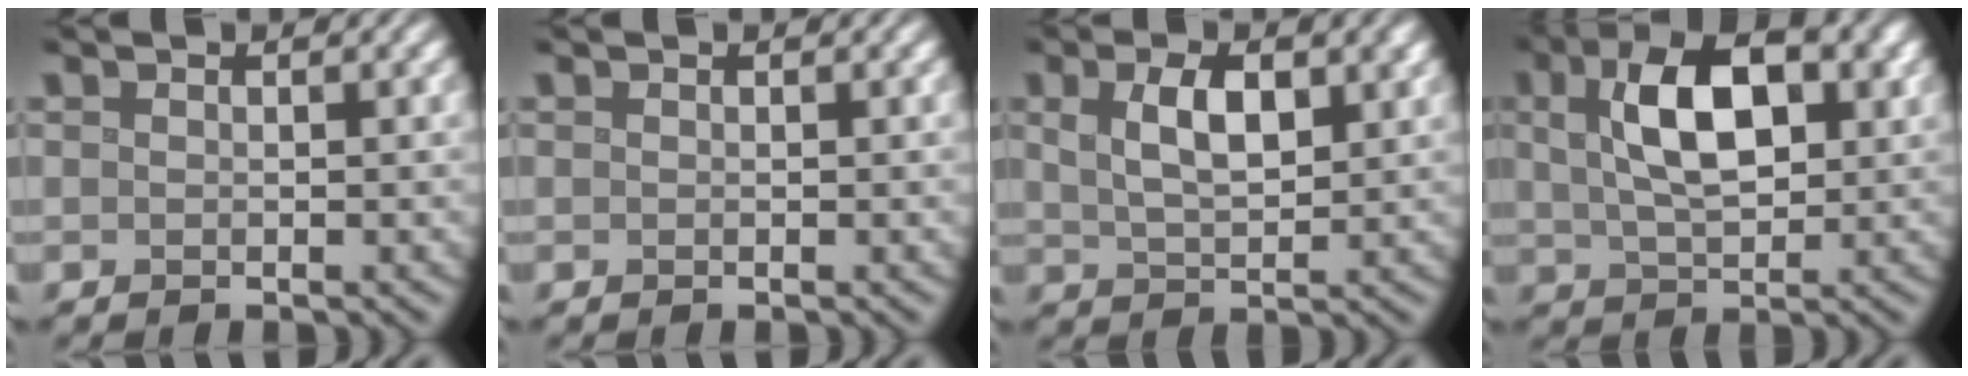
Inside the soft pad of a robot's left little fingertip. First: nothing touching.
{"total": 0.0}
{"total": 4.6, "force": [1.5, 2.3, 3.7], "torque": [-0.076, 0.002, 0.031]}
{"total": 7.7, "force": [2.0, 4.1, 6.2], "torque": [-0.118, 0.013, 0.034]}